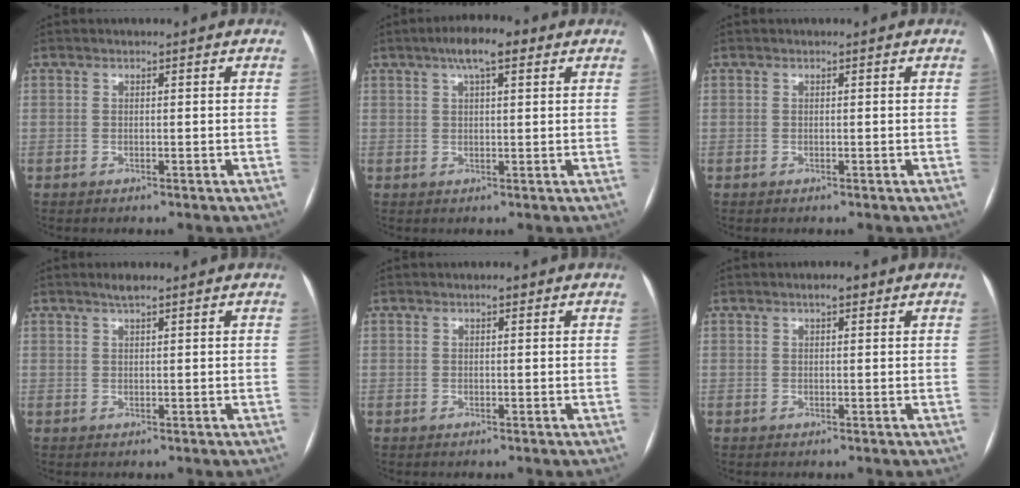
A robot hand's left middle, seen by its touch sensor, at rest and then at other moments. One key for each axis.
{"total": 5.8, "fx": 3.3, "fy": 1.5, "fz": 4.5, "tx": -0.080, "ty": 0.020, "tz": 0.051}
{"total": 0.0}
{"total": 1.7, "fx": 1.2, "fy": 0.1, "fz": 1.1, "tx": -0.021, "ty": 0.006, "tz": 0.023}
{"total": 0.7, "fx": 0.4, "fy": 0.3, "fz": 0.5, "tx": -0.007, "ty": 0.004, "tz": 0.006}
{"total": 1.6, "fx": 1.0, "fy": 0.6, "fz": 1.2, "tx": -0.017, "ty": 0.008, "tz": 0.013}